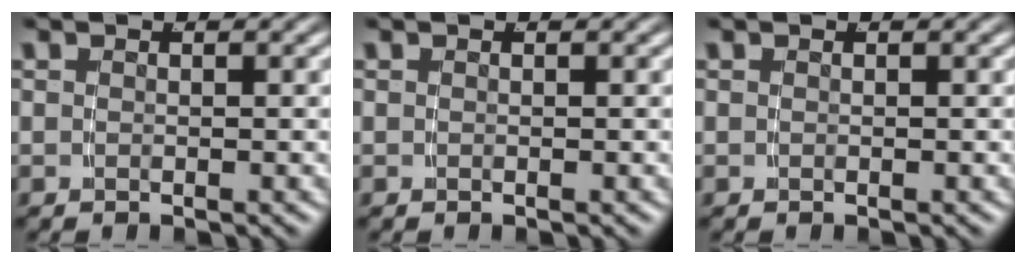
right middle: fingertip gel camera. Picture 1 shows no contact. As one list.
[{"total": 0.0}, {"total": 0.0}]